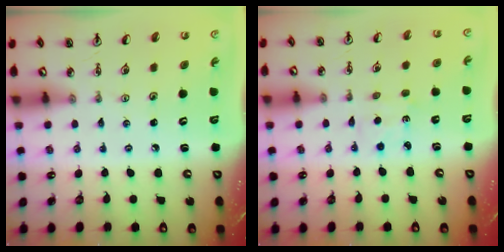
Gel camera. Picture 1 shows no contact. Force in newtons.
{"total": 2.3, "press": 2.2, "slide": 0.3}